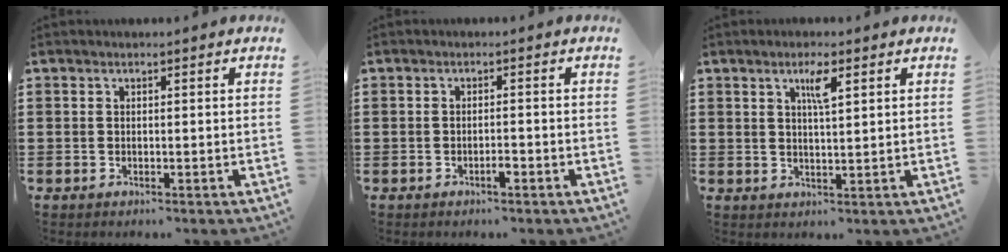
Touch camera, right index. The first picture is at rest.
{"total": 1.5, "force": [-0.9, 0.3, 1.1], "torque": [-0.022, -0.003, -0.015]}
{"total": 3.4, "force": [1.8, 0.6, 2.8], "torque": [-0.054, 0.003, 0.026]}